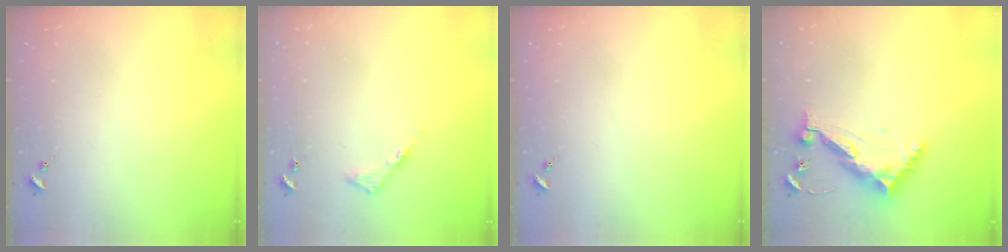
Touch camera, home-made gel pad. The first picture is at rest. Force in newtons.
{"total": 4.1, "press": 4.0, "slide": 0.5}
{"total": 0.0}
{"total": 10.2, "press": 10.2, "slide": 0.8}